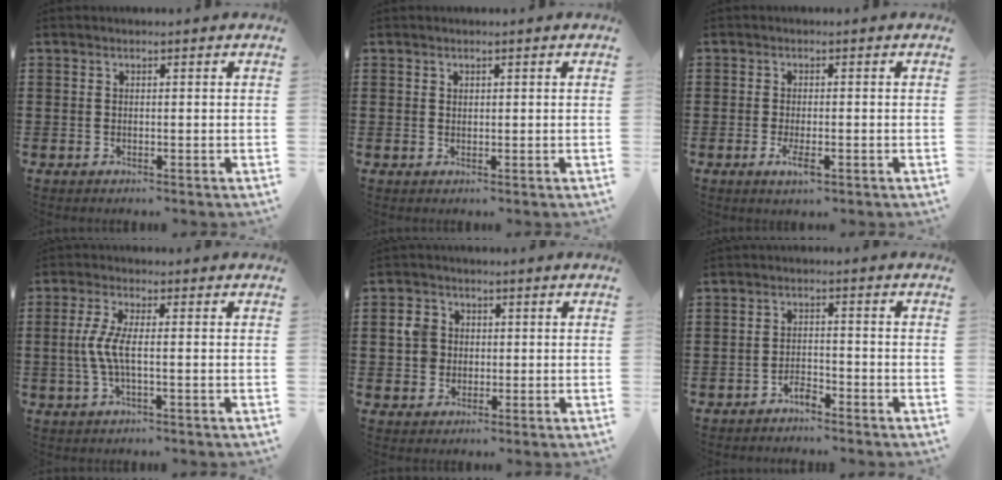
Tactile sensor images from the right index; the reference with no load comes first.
{"total": 0.7, "force": [0.5, 0.5, 0.1], "torque": [-0.004, 0.001, 0.011]}
{"total": 3.0, "force": [-1.2, 0.8, 2.6], "torque": [-0.058, -0.007, -0.025]}
{"total": 4.8, "force": [-0.5, 1.0, 4.6], "torque": [-0.114, -0.008, -0.021]}
{"total": 4.1, "force": [0.2, 3.7, 1.6], "torque": [-0.051, 0.010, 0.000]}
{"total": 2.4, "force": [-2.1, 0.5, 0.8], "torque": [-0.021, 0.003, -0.042]}